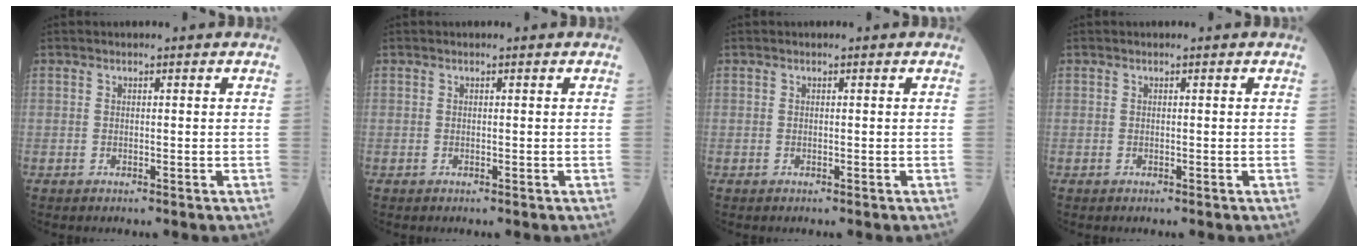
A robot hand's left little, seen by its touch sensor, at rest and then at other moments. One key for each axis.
{"total": 0.0}
{"total": 0.0}
{"total": 0.0}